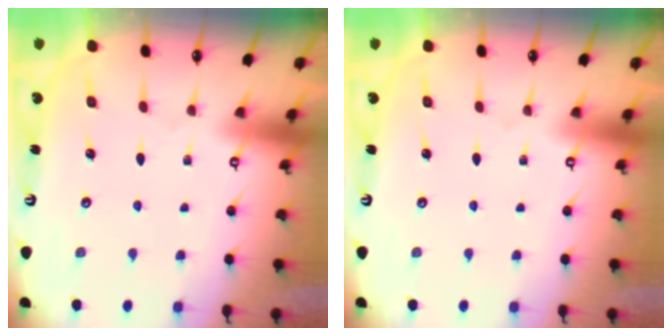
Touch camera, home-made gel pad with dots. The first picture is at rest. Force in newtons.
{"total": 0.0}